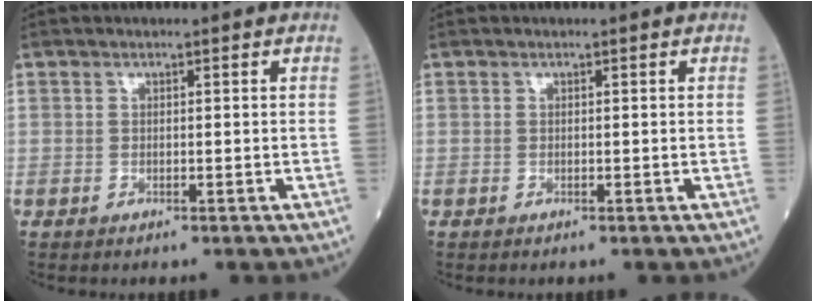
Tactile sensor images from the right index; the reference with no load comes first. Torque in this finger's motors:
{"motor_torque": [0.01, 0.01, -0.01, -0.01]}